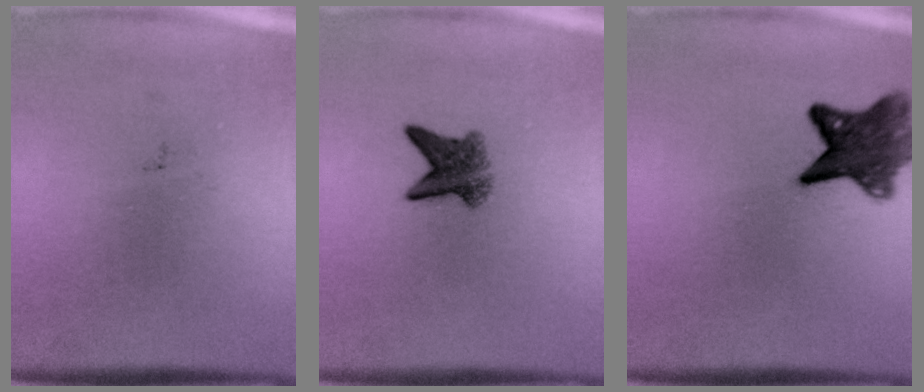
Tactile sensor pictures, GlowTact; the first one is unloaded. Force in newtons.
{"total": 4.2}
{"total": 8.1}